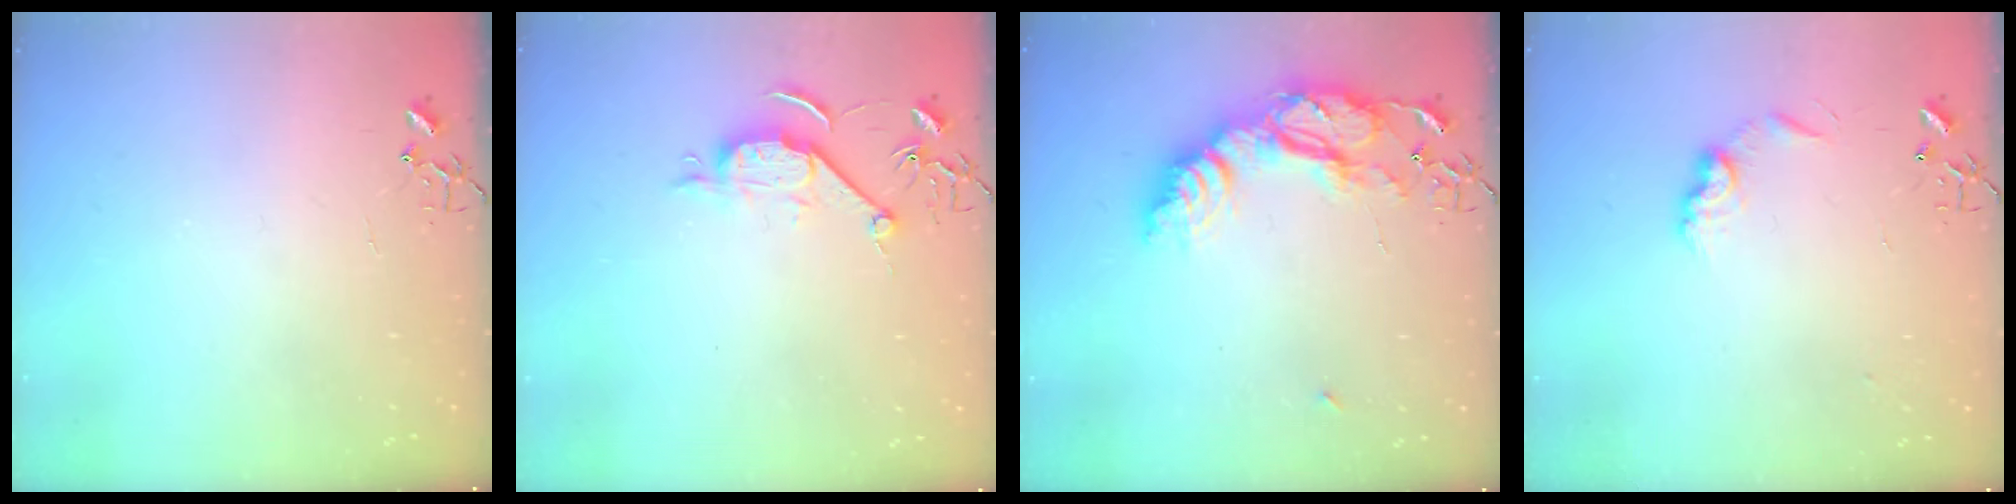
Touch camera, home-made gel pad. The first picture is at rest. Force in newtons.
{"total": 7.9, "press": 7.9, "slide": 0.9}
{"total": 20.7, "press": 20.6, "slide": 1.8}
{"total": 8.4, "press": 8.4, "slide": 0.3}